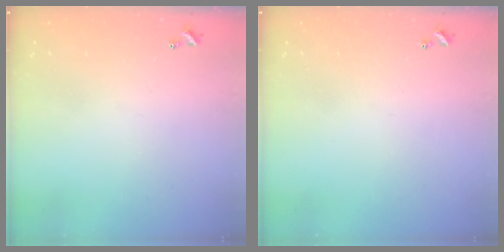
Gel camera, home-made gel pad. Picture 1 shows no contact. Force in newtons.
{"total": 0.0}